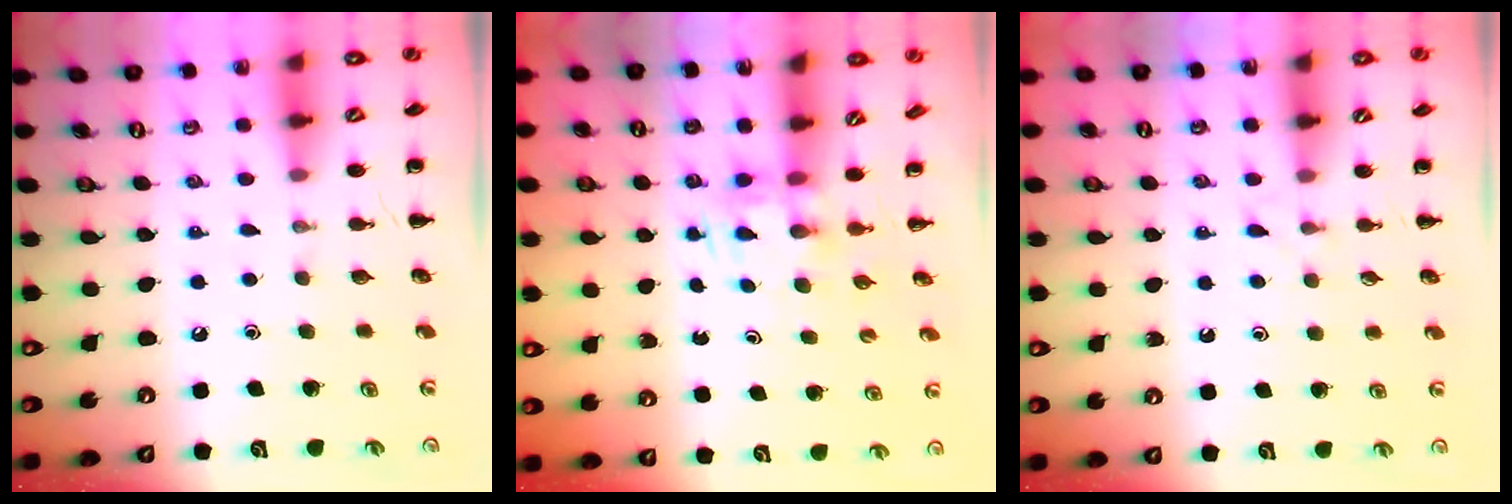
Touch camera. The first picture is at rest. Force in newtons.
{"total": 1.2, "press": 1.0, "slide": 0.7}
{"total": 2.9, "press": 2.6, "slide": 1.3}